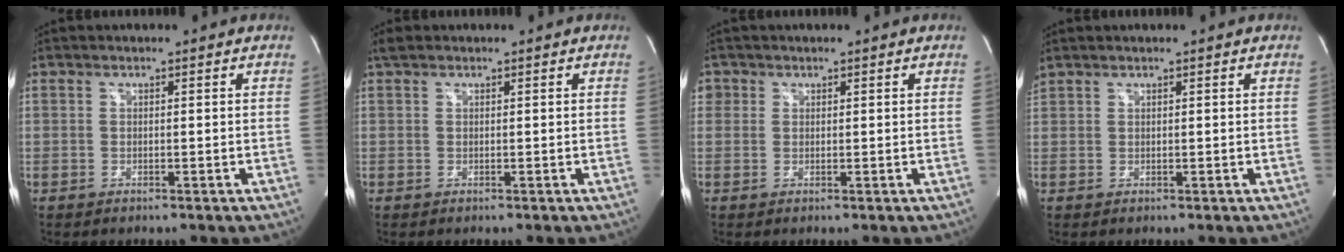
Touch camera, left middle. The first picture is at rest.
{"total": 1.2, "force": [1.0, 0.6, 0.4], "torque": [-0.014, 0.013, 0.018]}
{"total": 2.0, "force": [0.9, 1.8, 0.3], "torque": [0.004, 0.006, 0.015]}
{"total": 1.7, "force": [1.5, -0.2, 0.8], "torque": [-0.027, 0.028, 0.036]}